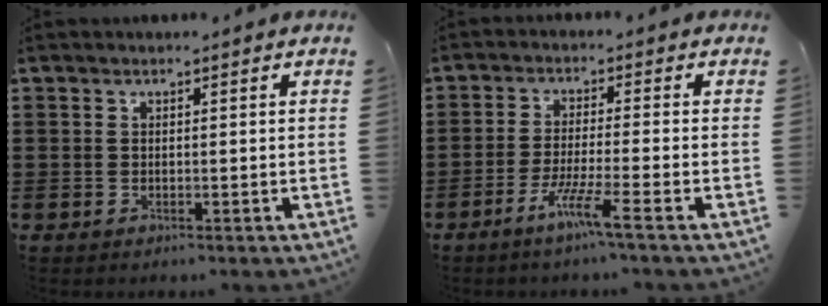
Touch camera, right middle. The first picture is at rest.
{"total": 5.8, "force": [-3.8, -0.5, 4.3], "torque": [-0.084, -0.014, -0.071]}